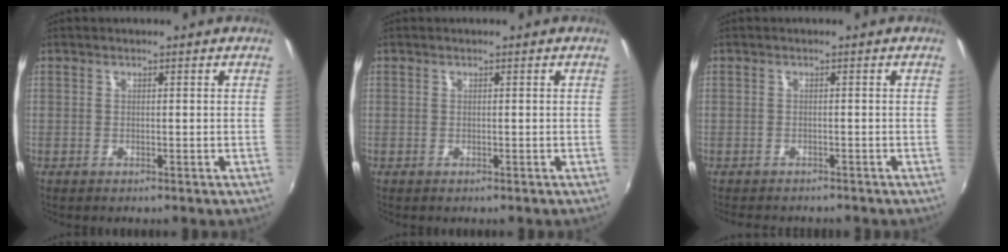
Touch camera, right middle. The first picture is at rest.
{"total": 0.0}
{"total": 3.3, "force": [-2.9, 1.2, 0.9], "torque": [-0.024, -0.010, -0.046]}